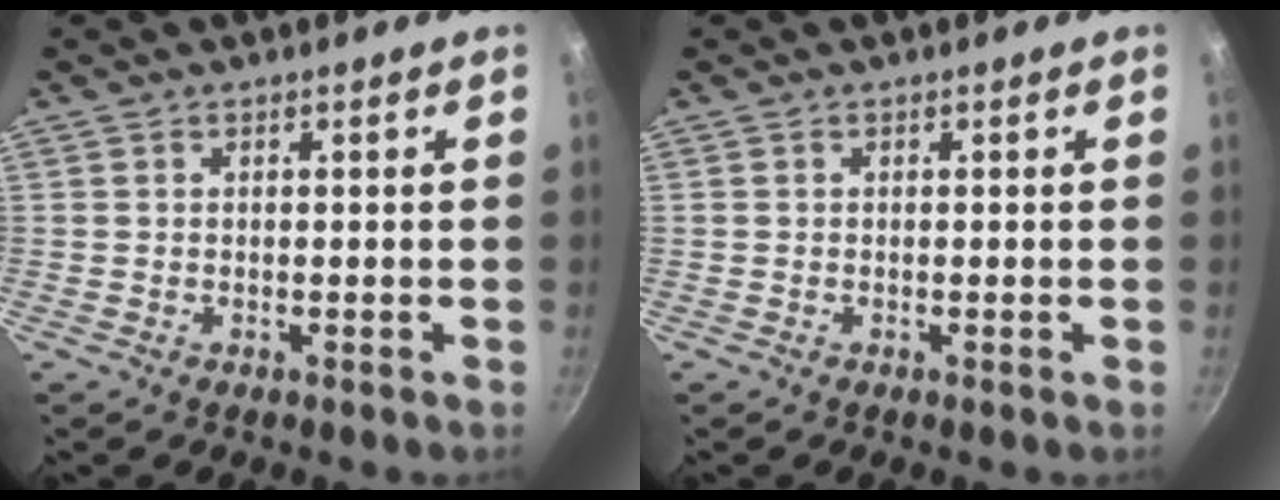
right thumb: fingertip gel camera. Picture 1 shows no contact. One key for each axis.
{"total": 0.0}